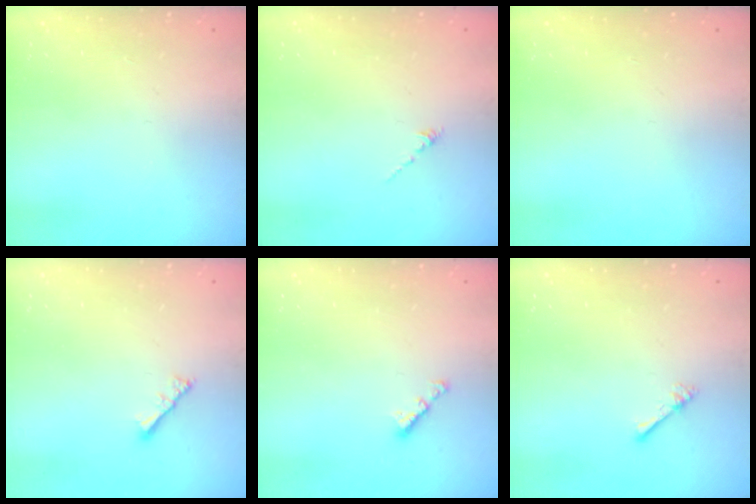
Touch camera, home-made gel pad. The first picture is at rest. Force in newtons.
{"total": 0.0}
{"total": 0.0}
{"total": 2.5, "press": 2.4, "slide": 0.5}
{"total": 2.3, "press": 2.3, "slide": 0.4}
{"total": 1.0, "press": 1.0, "slide": 0.3}